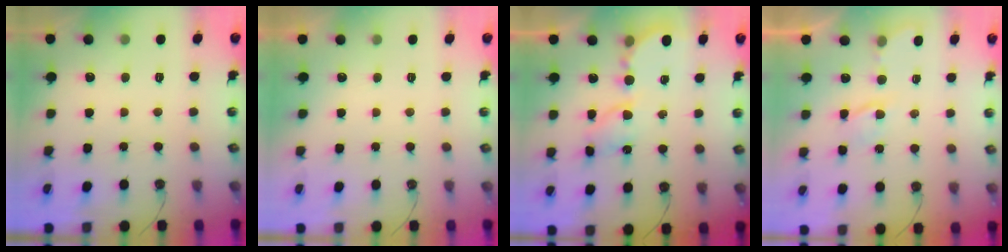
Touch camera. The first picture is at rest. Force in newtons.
{"total": 0.0}
{"total": 6.4, "press": 6.3, "slide": 0.6}
{"total": 3.3, "press": 3.3, "slide": 0.6}